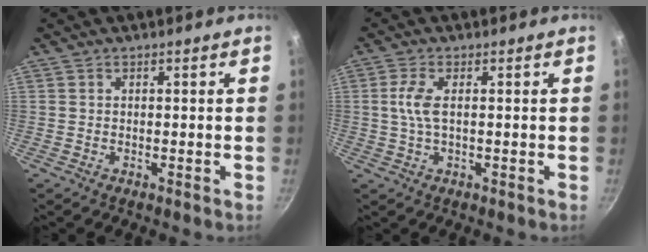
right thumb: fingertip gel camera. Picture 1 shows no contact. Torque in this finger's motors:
{"motor_torque": [0.79, 0.55, 0.56, -0.05, 0.21]}